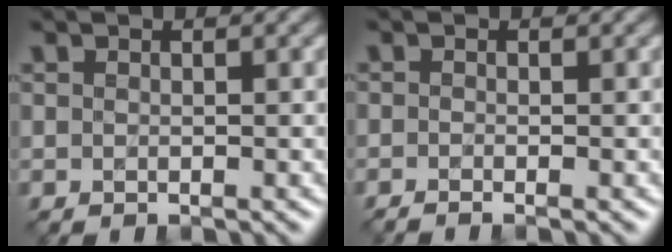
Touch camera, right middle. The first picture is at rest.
{"total": 0.9, "force": [-0.7, 0.1, 0.6], "torque": [-0.010, -0.011, -0.016]}